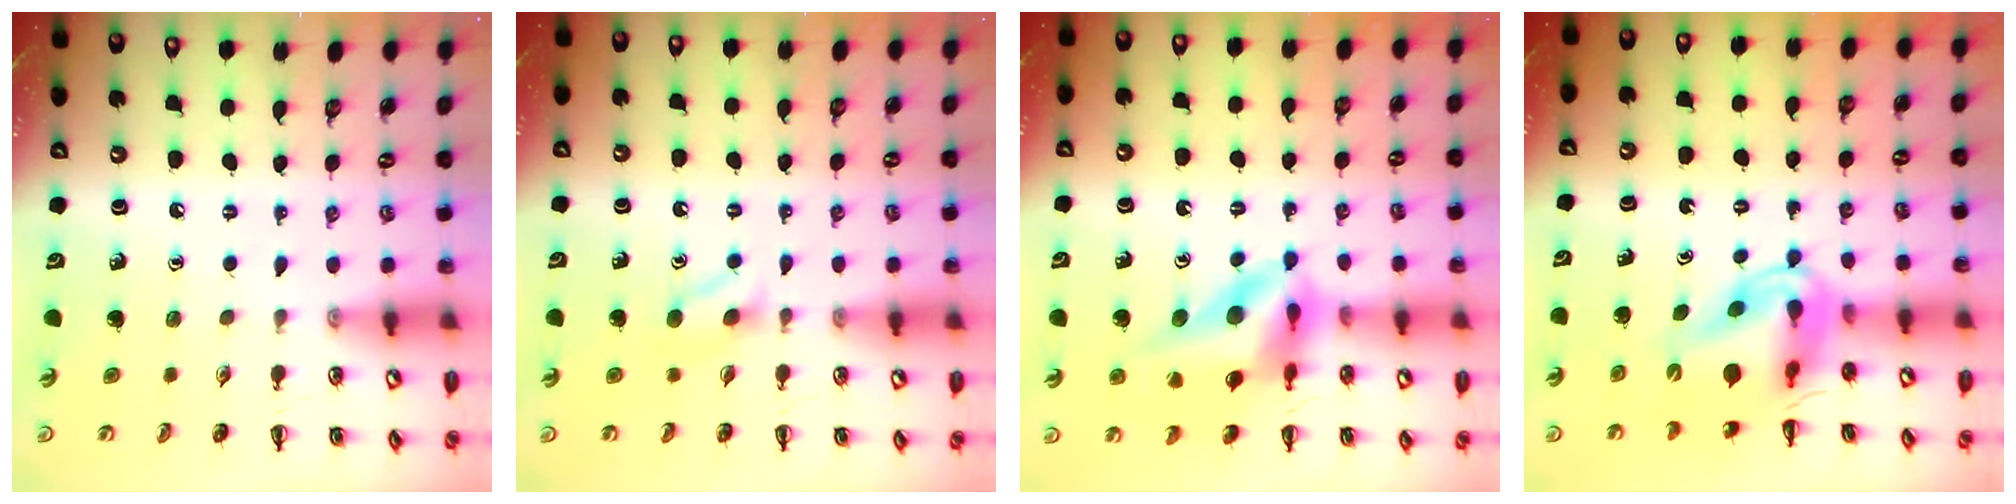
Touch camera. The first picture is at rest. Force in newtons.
{"total": 3.9, "press": 3.7, "slide": 1.3}
{"total": 13.0, "press": 12.6, "slide": 3.1}
{"total": 12.2, "press": 11.6, "slide": 3.8}